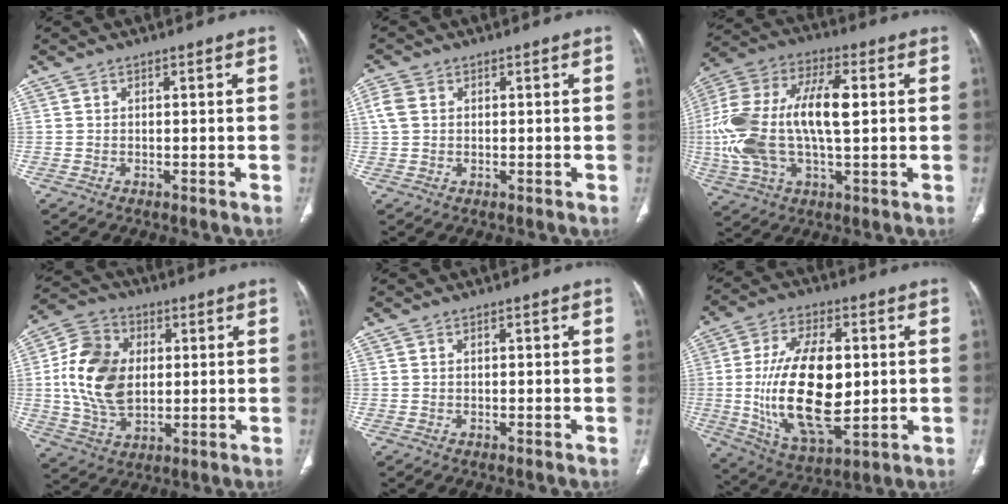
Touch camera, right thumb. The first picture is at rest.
{"total": 3.5, "force": [0.8, 2.7, 2.0], "torque": [-0.049, 0.008, 0.012]}
{"total": 21.5, "force": [0.9, 10.4, 18.7], "torque": [-0.404, 0.021, 0.016]}
{"total": 15.8, "force": [1.4, 11.1, 11.2], "torque": [-0.196, 0.002, 0.028]}
{"total": 0.0}
{"total": 20.8, "force": [0.0, 10.3, 18.0], "torque": [-0.319, -0.011, 0.012]}